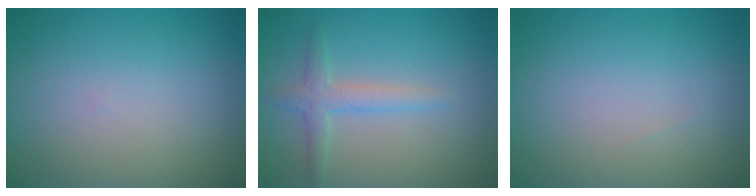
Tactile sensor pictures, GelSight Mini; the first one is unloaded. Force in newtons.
{"total": 2.2, "press": 2.2, "slide": 0.0}
{"total": 0.0}